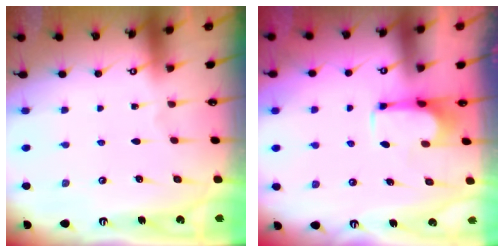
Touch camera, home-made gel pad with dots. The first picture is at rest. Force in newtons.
{"total": 0.8, "press": 0.6, "slide": 0.6}